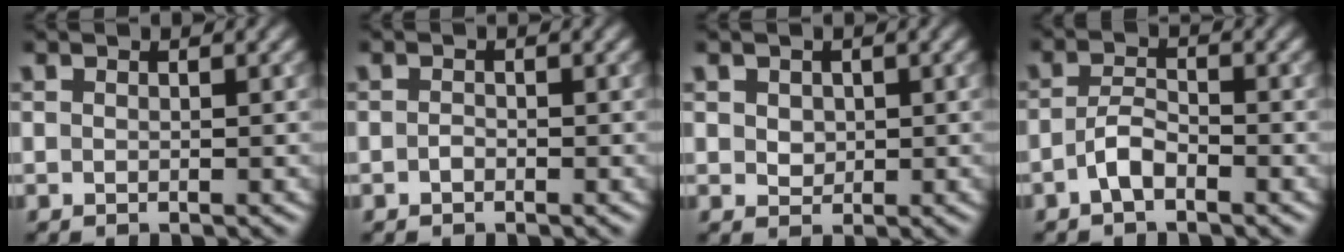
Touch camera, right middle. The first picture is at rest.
{"total": 0.6, "force": [-0.3, 0.4, 0.3], "torque": [-0.008, 0.000, -0.006]}
{"total": 1.4, "force": [0.3, 1.2, 0.7], "torque": [-0.012, 0.000, 0.008]}
{"total": 2.3, "force": [-1.3, 0.9, 1.7], "torque": [-0.035, 0.005, -0.030]}